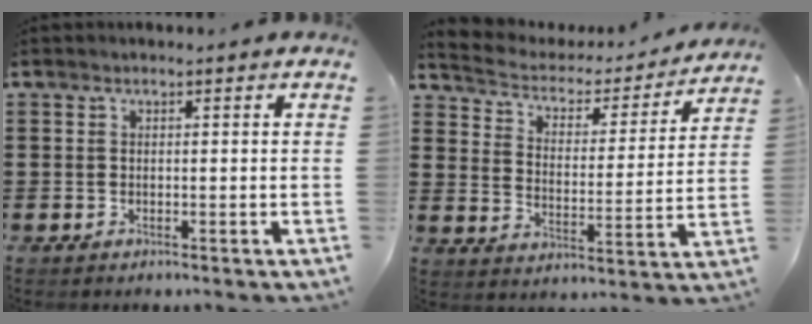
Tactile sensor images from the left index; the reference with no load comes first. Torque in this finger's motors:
{"motor_torque": [2.14, 0.00, 0.25, 0.06]}